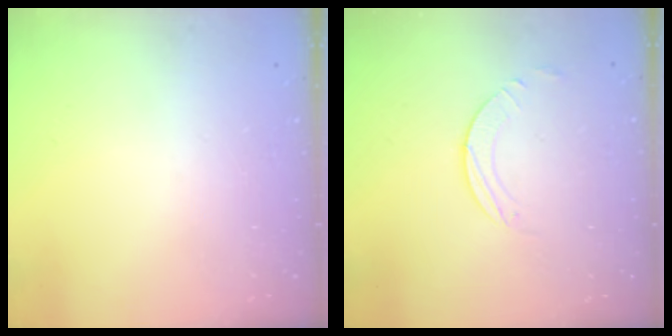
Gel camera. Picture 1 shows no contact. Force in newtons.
{"total": 2.8, "press": 2.8, "slide": 0.2}